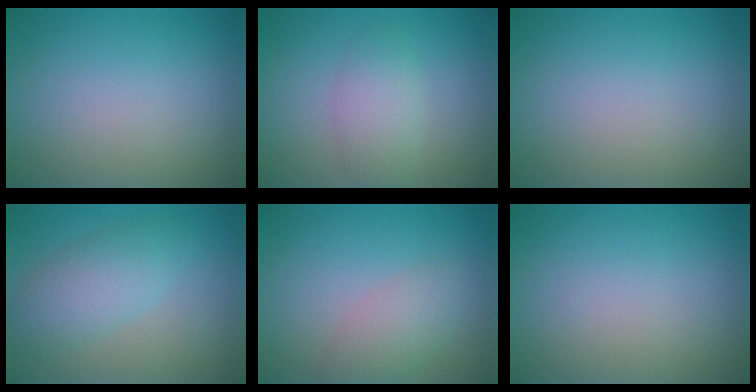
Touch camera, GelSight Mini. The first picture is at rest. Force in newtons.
{"total": 2.7, "press": 2.7, "slide": 0.1}
{"total": 0.0}
{"total": 3.8, "press": 3.8, "slide": 0.2}
{"total": 2.7, "press": 2.7, "slide": 0.1}
{"total": 0.0}